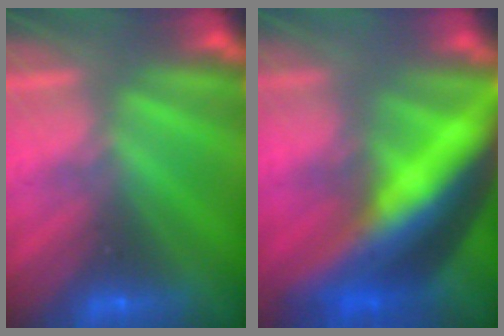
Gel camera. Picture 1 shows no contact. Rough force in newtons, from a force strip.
{"total": 7.6}